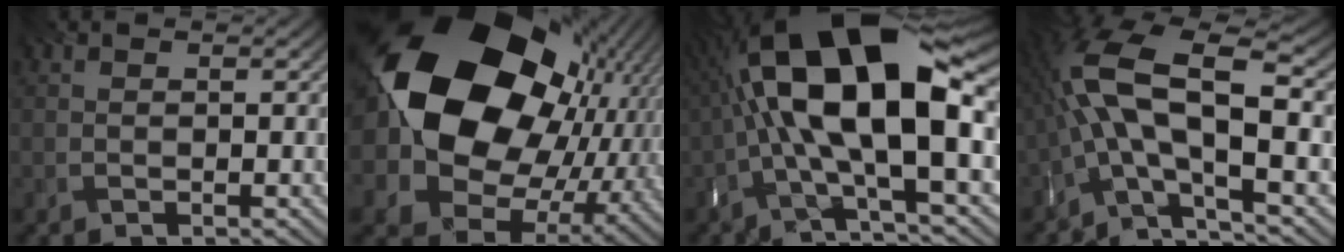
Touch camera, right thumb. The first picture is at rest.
{"total": 21.4, "force": [4.5, 15.7, 13.8], "torque": [-0.311, -0.025, 0.120]}
{"total": 17.7, "force": [1.0, 6.2, 16.5], "torque": [-0.297, 0.032, 0.005]}
{"total": 14.1, "force": [-1.5, 4.4, 13.3], "torque": [-0.282, 0.020, -0.038]}